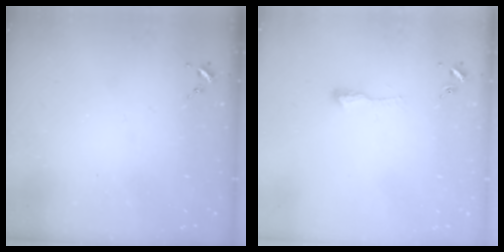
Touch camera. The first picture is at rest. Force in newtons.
{"total": 4.8, "press": 4.7, "slide": 0.9}